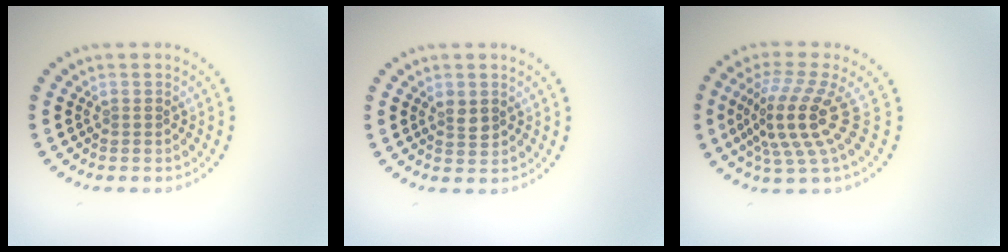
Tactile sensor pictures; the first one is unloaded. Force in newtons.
{"total": 1.5, "press": 1.5, "slide": 0.3}
{"total": 4.9, "press": 3.6, "slide": 3.4}